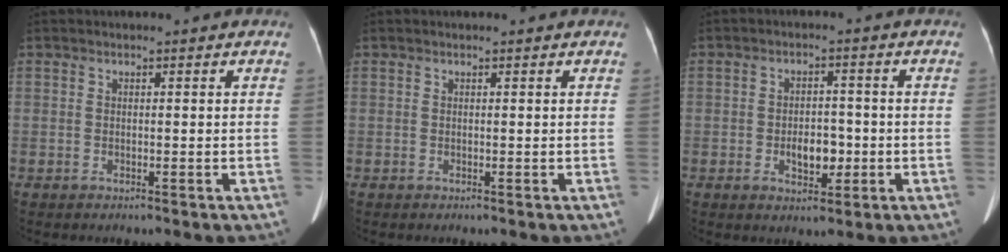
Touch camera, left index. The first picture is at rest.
{"total": 0.7, "force": [0.6, 0.0, 0.2], "torque": [-0.007, 0.005, 0.009]}
{"total": 4.6, "force": [-1.2, 2.7, 3.5], "torque": [-0.057, 0.005, -0.013]}